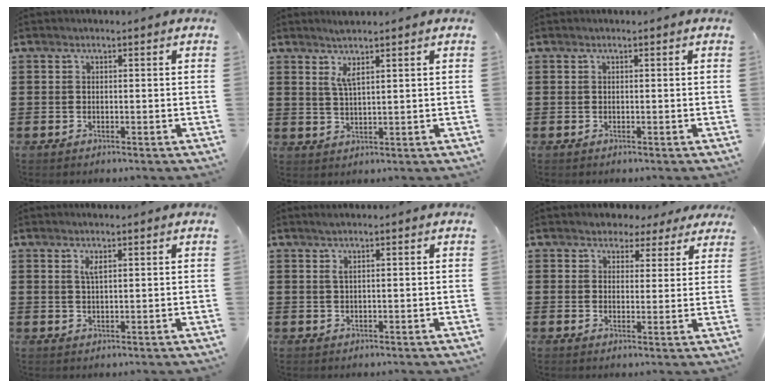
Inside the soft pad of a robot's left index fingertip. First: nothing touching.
{"total": 3.3, "force": [2.1, 0.2, 2.5], "torque": [-0.055, 0.002, 0.037]}
{"total": 0.0}
{"total": 2.7, "force": [1.4, 0.6, 2.2], "torque": [-0.048, 0.003, 0.024]}
{"total": 1.3, "force": [0.6, 0.1, 1.2], "torque": [-0.026, 0.001, 0.010]}
{"total": 3.7, "force": [3.1, 2.1, 0.2], "torque": [-0.016, -0.004, 0.054]}